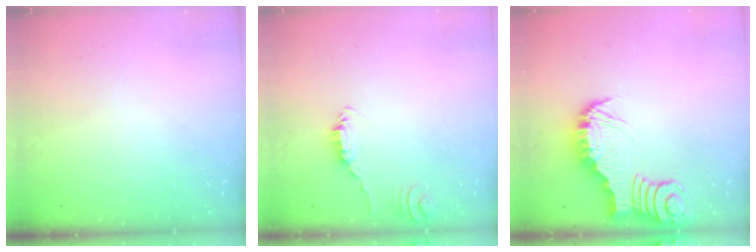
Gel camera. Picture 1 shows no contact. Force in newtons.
{"total": 2.6, "press": 2.6, "slide": 0.4}
{"total": 3.6, "press": 3.6, "slide": 0.2}